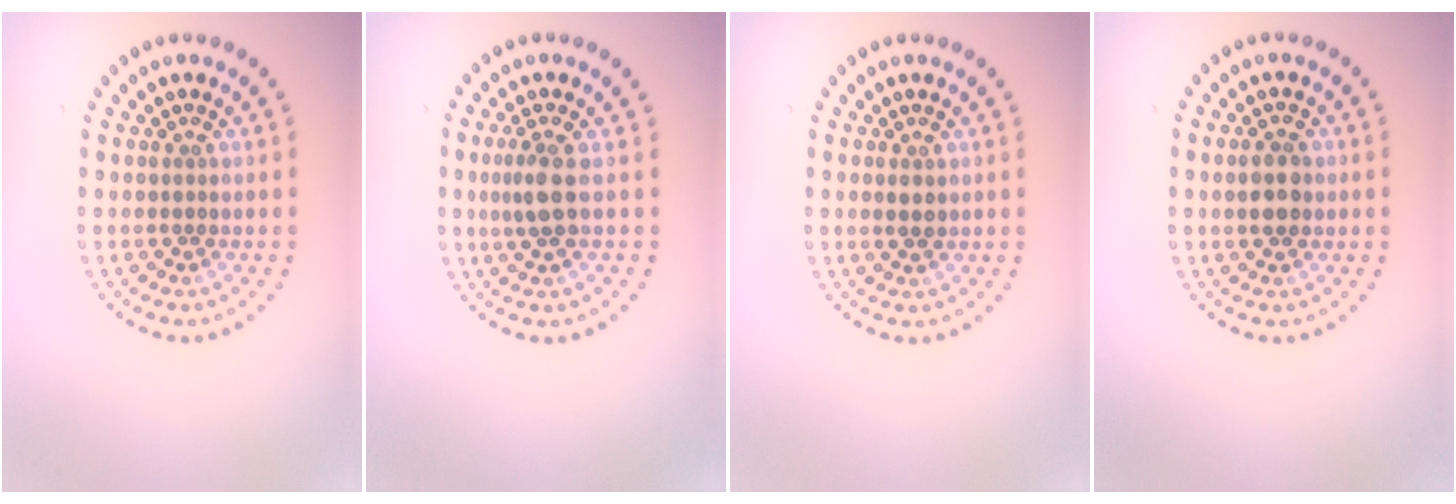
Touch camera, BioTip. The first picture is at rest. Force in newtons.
{"total": 2.2, "press": 1.8, "slide": 1.4}
{"total": 1.0, "press": 0.9, "slide": 0.1}
{"total": 2.8, "press": 2.8, "slide": 0.1}